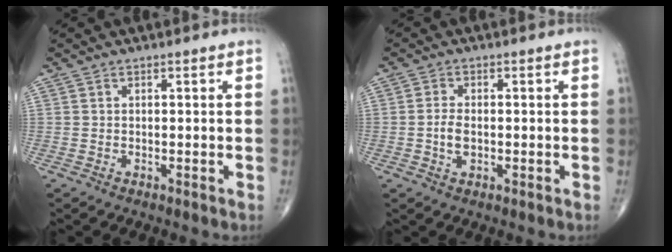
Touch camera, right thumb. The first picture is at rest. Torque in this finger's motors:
{"motor_torque": [-0.24, 0.22, 0.33, 0.30, 0.13]}